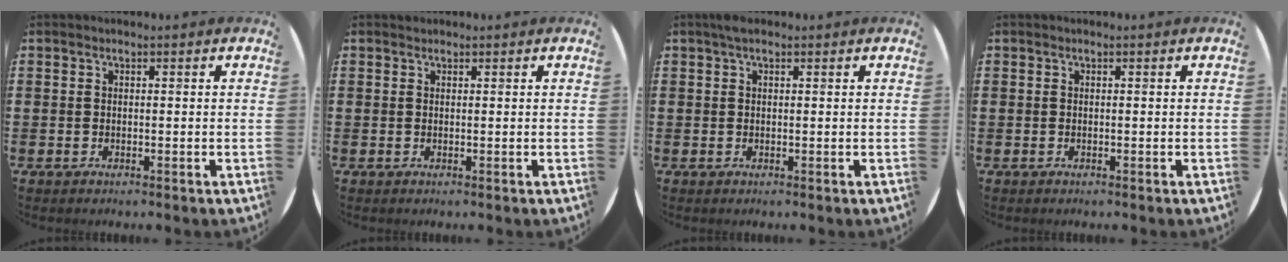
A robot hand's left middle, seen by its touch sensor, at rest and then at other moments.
{"total": 0.0}
{"total": 1.1, "force": [0.7, 0.4, 0.8], "torque": [-0.016, 0.005, 0.011]}
{"total": 0.0}